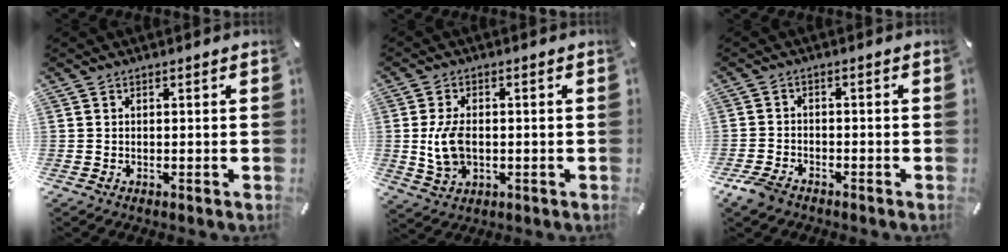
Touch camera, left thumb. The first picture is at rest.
{"total": 8.3, "force": [-0.4, 5.4, 6.3], "torque": [-0.152, -0.004, -0.007]}
{"total": 4.2, "force": [-3.3, 2.0, 1.6], "torque": [-0.050, 0.011, -0.067]}